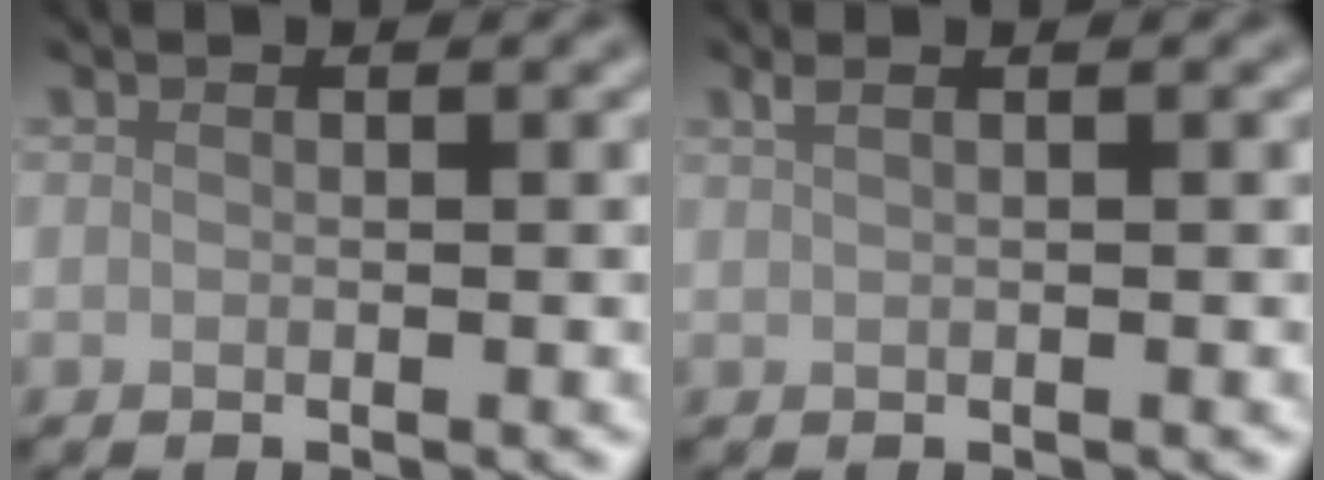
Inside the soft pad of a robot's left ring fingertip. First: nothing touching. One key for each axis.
{"total": 1.3, "fx": 0.8, "fy": 0.5, "fz": 0.9, "tx": -0.014, "ty": 0.001, "tz": 0.008}